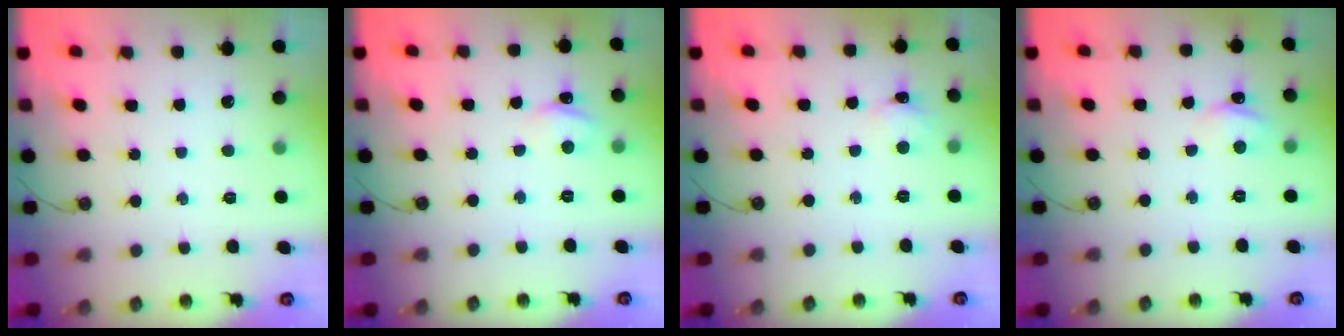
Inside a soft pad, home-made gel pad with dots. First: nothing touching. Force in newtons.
{"total": 3.0, "press": 3.0, "slide": 0.4}
{"total": 3.4, "press": 3.3, "slide": 0.4}
{"total": 3.0, "press": 3.0, "slide": 0.4}